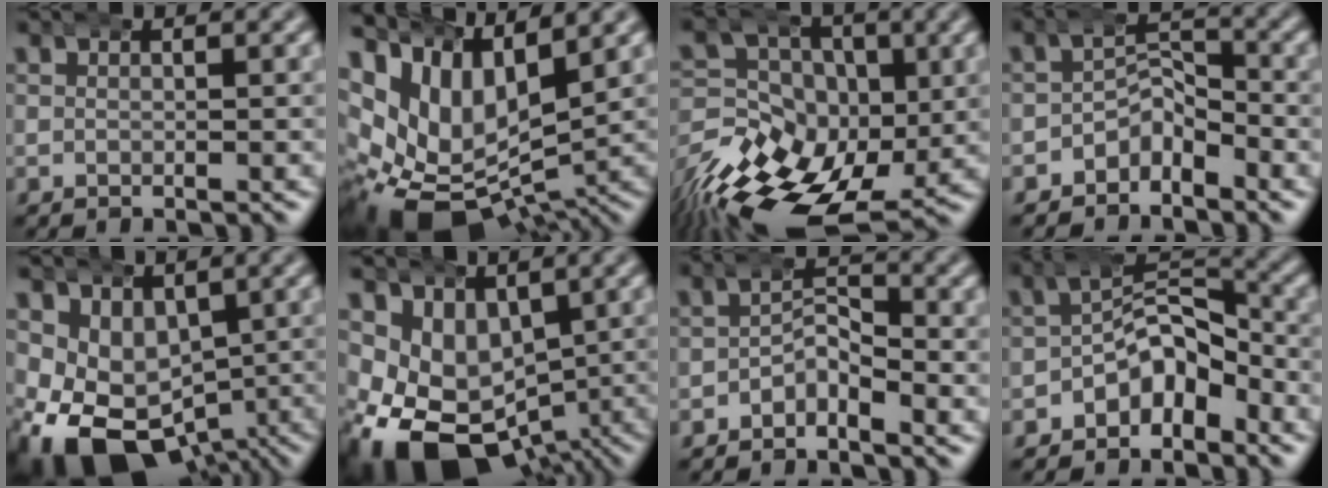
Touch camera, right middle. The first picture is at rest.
{"total": 15.5, "force": [-1.1, 11.8, 10.0], "torque": [-0.212, -0.055, -0.002]}
{"total": 11.7, "force": [-3.1, 8.6, 7.3], "torque": [-0.112, -0.041, -0.042]}
{"total": 3.5, "force": [-2.1, 2.3, 1.6], "torque": [0.003, 0.006, -0.047]}
{"total": 12.9, "force": [-3.3, 9.9, 7.6], "torque": [-0.164, -0.066, -0.032]}
{"total": 14.2, "force": [-3.8, 10.7, 8.5], "torque": [-0.179, -0.069, -0.036]}
{"total": 2.2, "force": [-1.5, 1.3, 0.9], "torque": [0.004, 0.003, -0.035]}
{"total": 5.6, "force": [-1.9, 3.6, 3.8], "torque": [-0.035, 0.005, -0.040]}